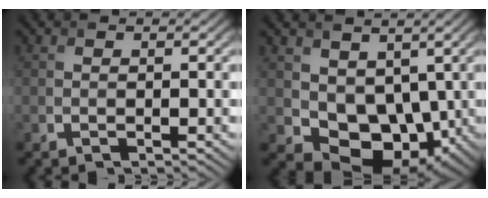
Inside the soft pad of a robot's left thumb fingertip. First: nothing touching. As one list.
[{"total": 7.8, "force": [1.1, 5.9, 5.0], "torque": [-0.099, -0.021, 0.018]}]